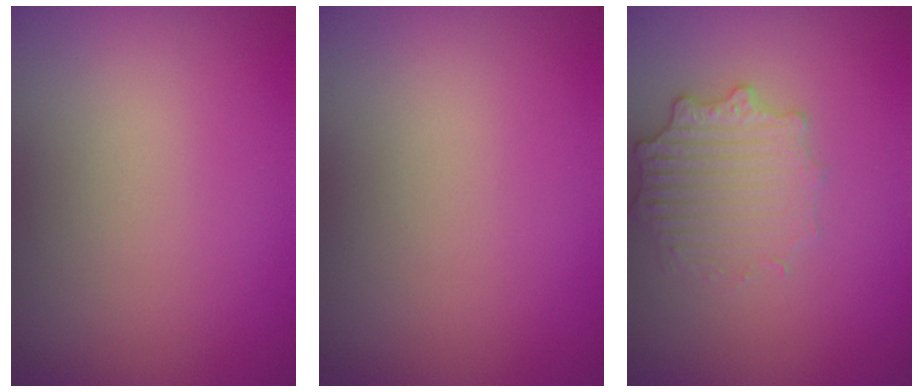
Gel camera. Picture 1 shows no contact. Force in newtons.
{"total": 0.0}
{"total": 2.7, "press": 2.6, "slide": 0.8}